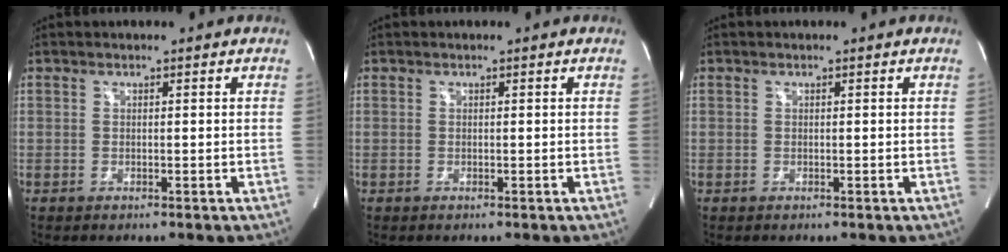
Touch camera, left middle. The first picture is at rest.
{"total": 0.0}
{"total": 0.0}